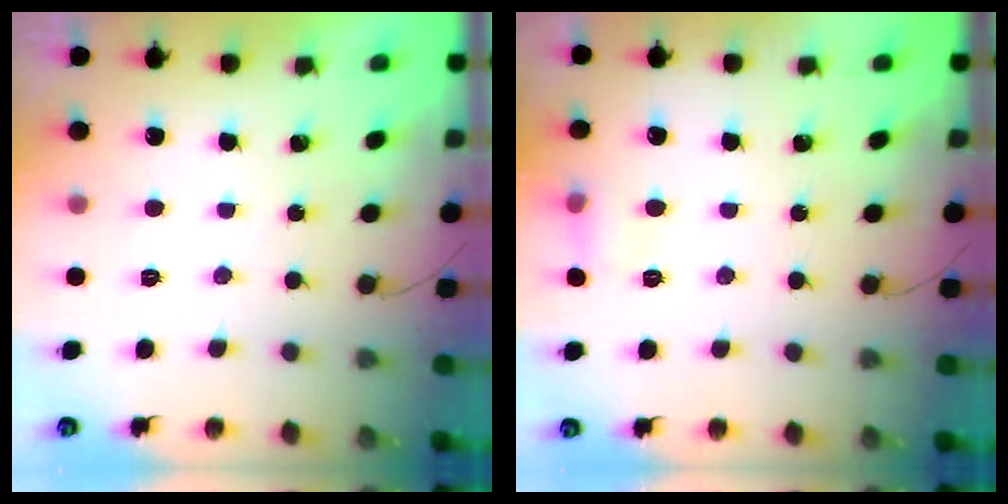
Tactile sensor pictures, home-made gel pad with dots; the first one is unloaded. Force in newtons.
{"total": 6.2, "press": 5.9, "slide": 2.0}